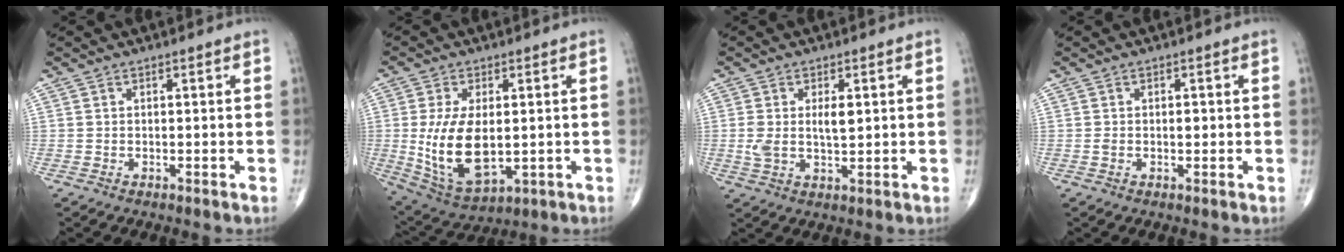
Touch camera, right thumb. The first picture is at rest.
{"total": 14.1, "force": [-0.5, 7.6, 11.9], "torque": [-0.225, -0.011, 0.011]}
{"total": 5.7, "force": [0.9, 2.7, 4.9], "torque": [-0.096, -0.003, 0.018]}
{"total": 1.5, "force": [0.0, 0.8, 1.2], "torque": [-0.021, 0.003, -0.001]}